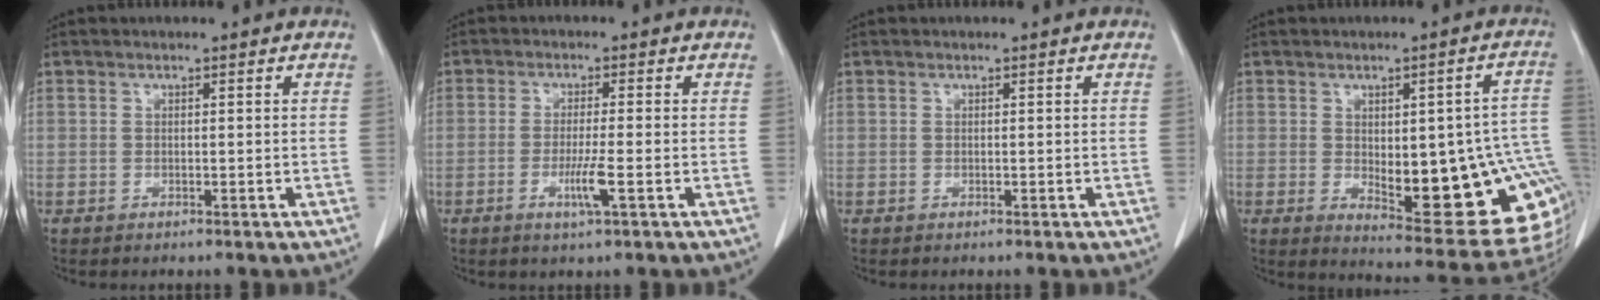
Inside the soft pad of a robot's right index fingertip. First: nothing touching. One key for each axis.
{"total": 4.1, "fx": -1.5, "fy": -0.3, "fz": 3.8, "tx": -0.076, "ty": -0.008, "tz": -0.026}
{"total": 0.0}
{"total": 20.7, "fx": -2.5, "fy": 6.1, "fz": 19.7, "tx": -0.172, "ty": 0.015, "tz": -0.005}